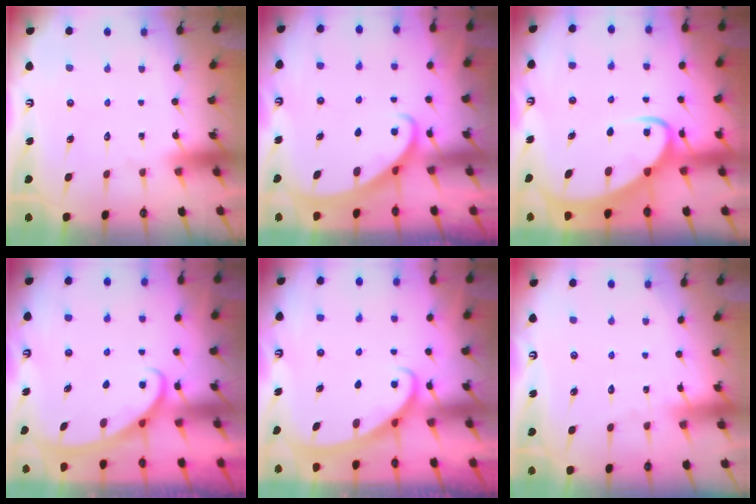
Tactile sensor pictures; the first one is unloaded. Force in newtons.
{"total": 2.3, "press": 2.3, "slide": 0.2}
{"total": 6.5, "press": 6.4, "slide": 0.7}
{"total": 2.9, "press": 2.9, "slide": 0.4}
{"total": 2.5, "press": 2.5, "slide": 0.5}
{"total": 2.2, "press": 2.2, "slide": 0.3}